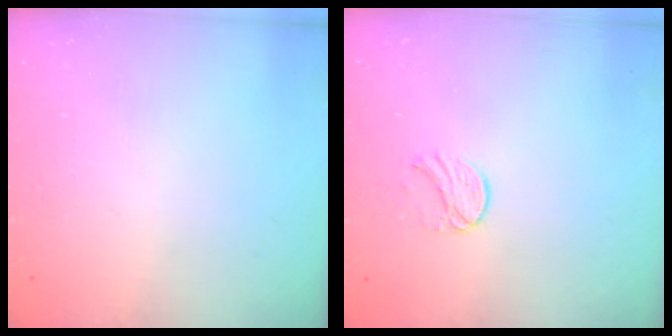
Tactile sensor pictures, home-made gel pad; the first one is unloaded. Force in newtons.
{"total": 6.5, "press": 6.5, "slide": 0.6}